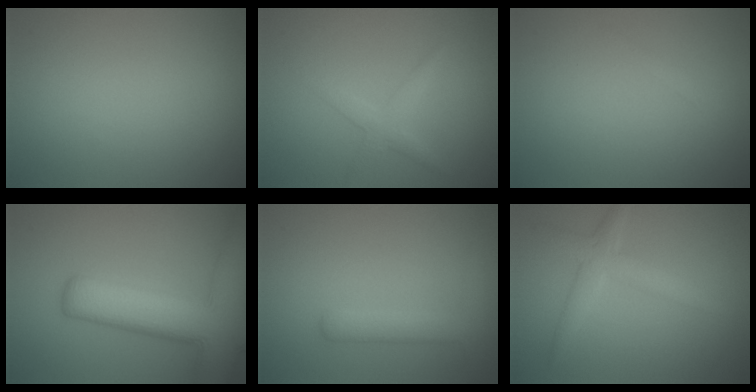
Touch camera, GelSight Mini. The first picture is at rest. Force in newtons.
{"total": 1.9, "press": 1.9, "slide": 0.1}
{"total": 0.8, "press": 0.8, "slide": 0.0}
{"total": 11.0, "press": 10.9, "slide": 0.7}
{"total": 2.8, "press": 2.8, "slide": 0.2}
{"total": 2.7, "press": 2.7, "slide": 0.0}